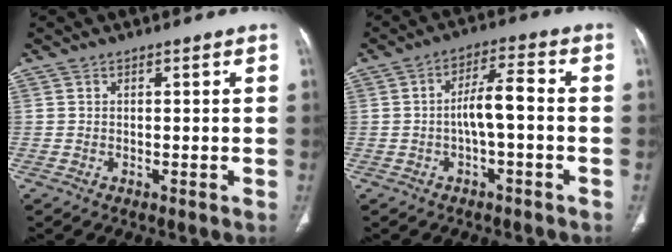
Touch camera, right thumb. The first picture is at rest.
{"total": 6.2, "force": [-1.0, 1.7, 5.9], "torque": [-0.110, 0.030, -0.022]}